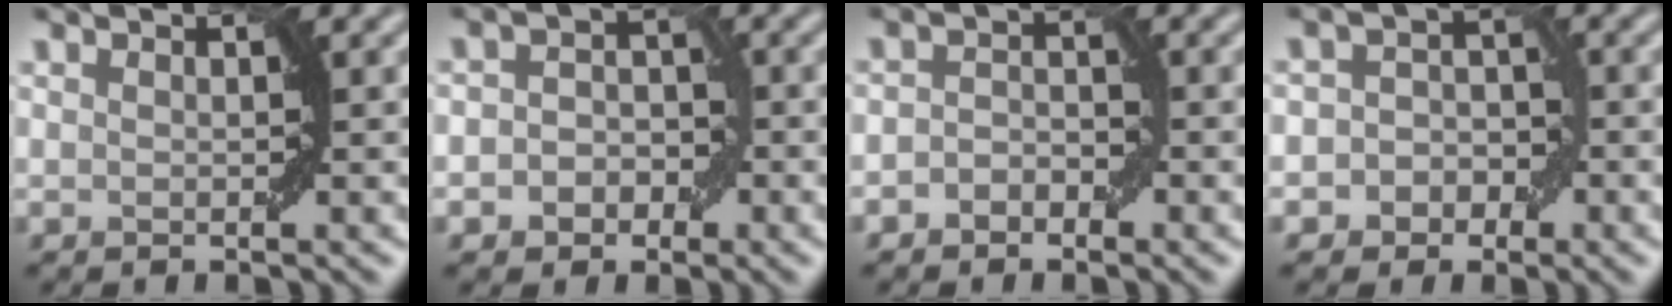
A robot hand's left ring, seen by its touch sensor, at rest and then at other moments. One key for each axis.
{"total": 3.1, "fx": -1.0, "fy": 2.5, "fz": 1.6, "tx": 0.003, "ty": 0.002, "tz": -0.025}
{"total": 1.8, "fx": -1.0, "fy": 1.2, "fz": 1.0, "tx": -0.018, "ty": 0.006, "tz": -0.020}
{"total": 3.3, "fx": -1.1, "fy": 2.8, "fz": 1.2, "tx": 0.016, "ty": 0.008, "tz": -0.029}